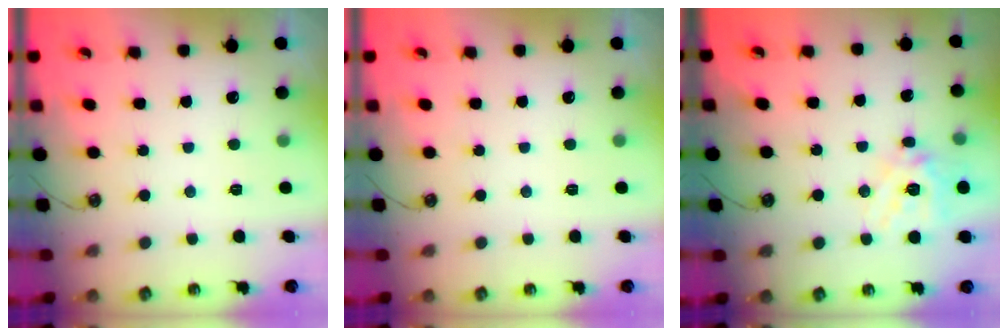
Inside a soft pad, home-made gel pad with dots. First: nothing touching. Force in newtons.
{"total": 0.0}
{"total": 15.1, "press": 14.9, "slide": 2.3}